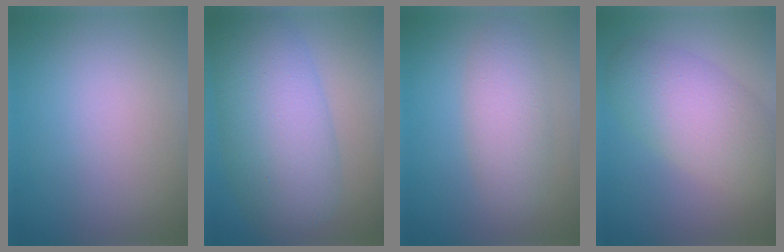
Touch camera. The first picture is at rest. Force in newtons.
{"total": 9.4, "press": 9.4, "slide": 0.1}
{"total": 3.8, "press": 3.8, "slide": 0.1}
{"total": 6.5, "press": 6.5, "slide": 0.3}